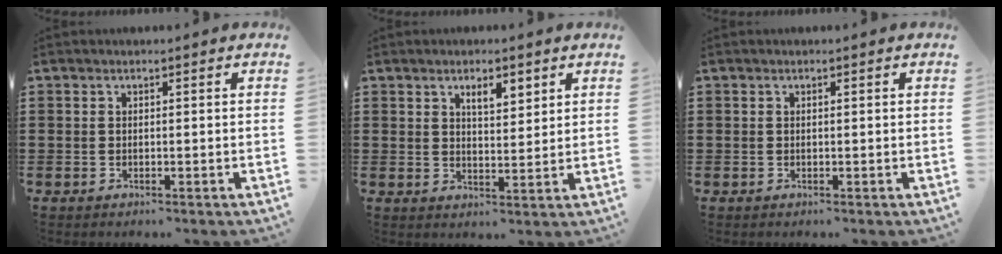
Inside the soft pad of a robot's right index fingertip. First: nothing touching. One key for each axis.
{"total": 3.4, "fx": 2.2, "fy": 1.2, "fz": 2.3, "tx": -0.034, "ty": 0.000, "tz": 0.035}
{"total": 0.0}